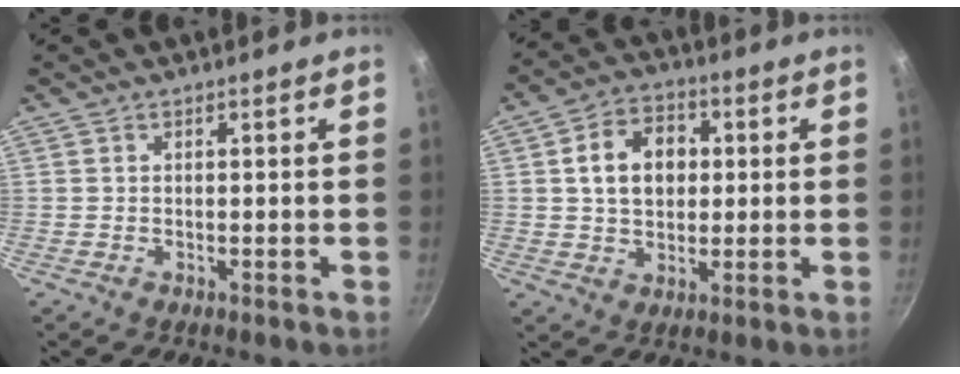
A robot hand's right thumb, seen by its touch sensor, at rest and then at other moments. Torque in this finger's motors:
{"motor_torque": [-0.51, 1.18, 0.43, 0.27, 0.07]}